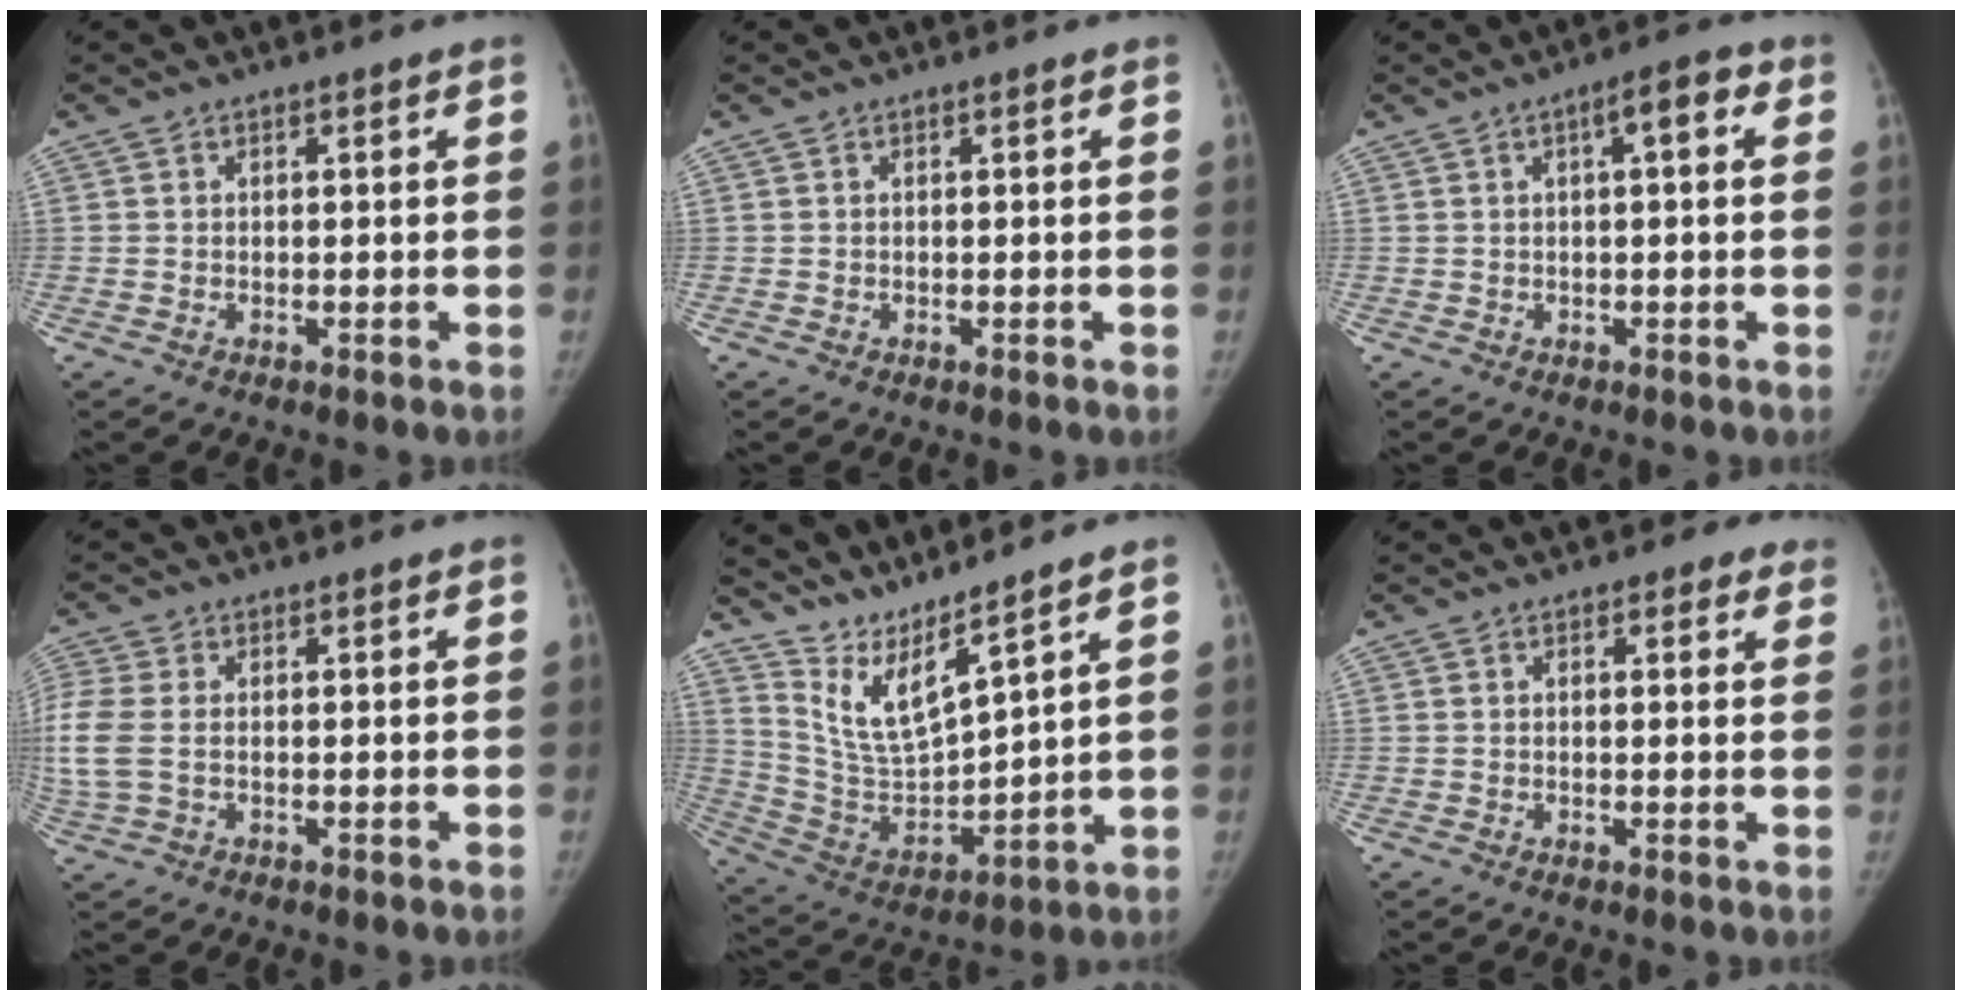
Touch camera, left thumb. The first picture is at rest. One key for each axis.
{"total": 0.0}
{"total": 5.0, "fx": 1.4, "fy": 1.5, "fz": 4.5, "tx": -0.059, "ty": 0.011, "tz": 0.013}
{"total": 7.7, "fx": 0.1, "fy": 5.0, "fz": 5.9, "tx": -0.175, "ty": 0.009, "tz": 0.004}
{"total": 11.4, "fx": 9.7, "fy": 0.7, "fz": 5.9, "tx": -0.109, "ty": -0.073, "tz": 0.207}
{"total": 3.6, "fx": 2.5, "fy": 1.9, "fz": 1.7, "tx": 0.013, "ty": -0.006, "tz": 0.023}